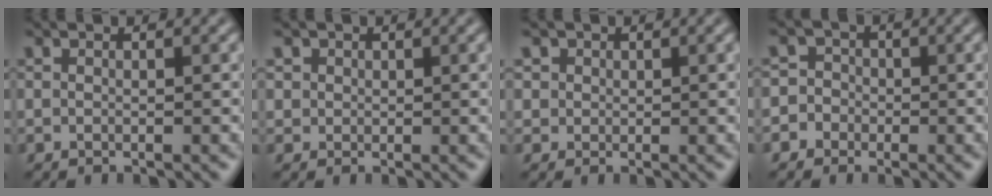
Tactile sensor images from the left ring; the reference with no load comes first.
{"total": 1.5, "force": [0.7, 1.3, 0.3], "torque": [0.000, -0.005, 0.016]}
{"total": 2.1, "force": [1.0, 1.8, 0.5], "torque": [-0.012, 0.000, 0.026]}
{"total": 4.5, "force": [-1.9, 4.1, 0.5], "torque": [0.024, 0.014, -0.060]}